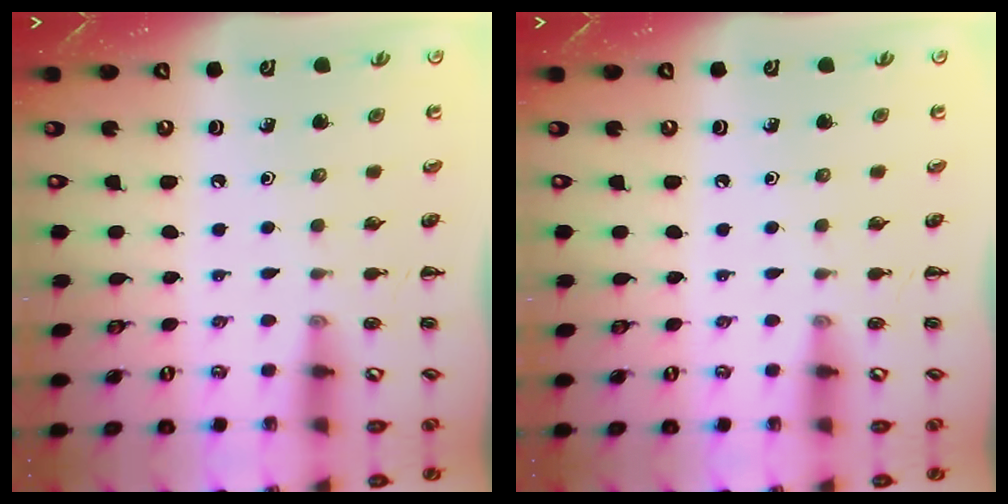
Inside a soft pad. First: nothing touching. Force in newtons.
{"total": 0.0}